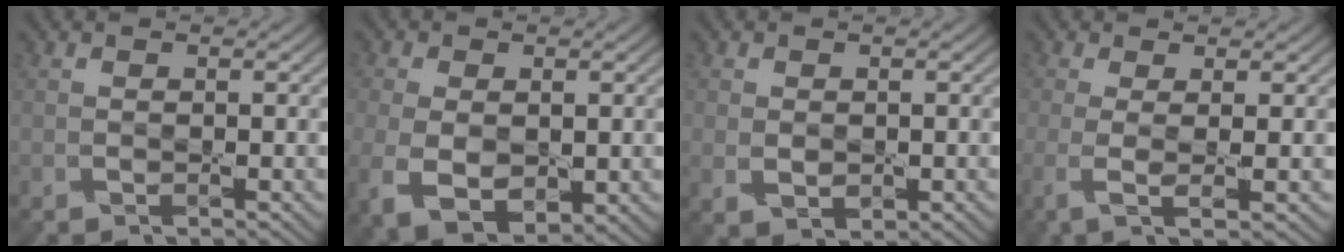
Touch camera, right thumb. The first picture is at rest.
{"total": 7.7, "force": [-2.0, 4.9, 5.6], "torque": [-0.141, -0.033, -0.024]}
{"total": 2.5, "force": [-0.3, 1.8, 1.7], "torque": [-0.041, -0.008, 0.001]}
{"total": 4.1, "force": [-0.2, 0.9, 4.0], "torque": [-0.082, -0.003, -0.010]}